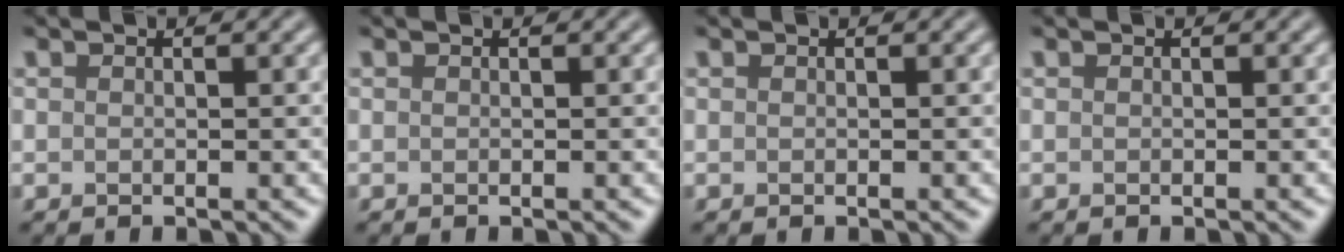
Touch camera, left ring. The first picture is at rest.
{"total": 0.0}
{"total": 0.0}
{"total": 0.0}